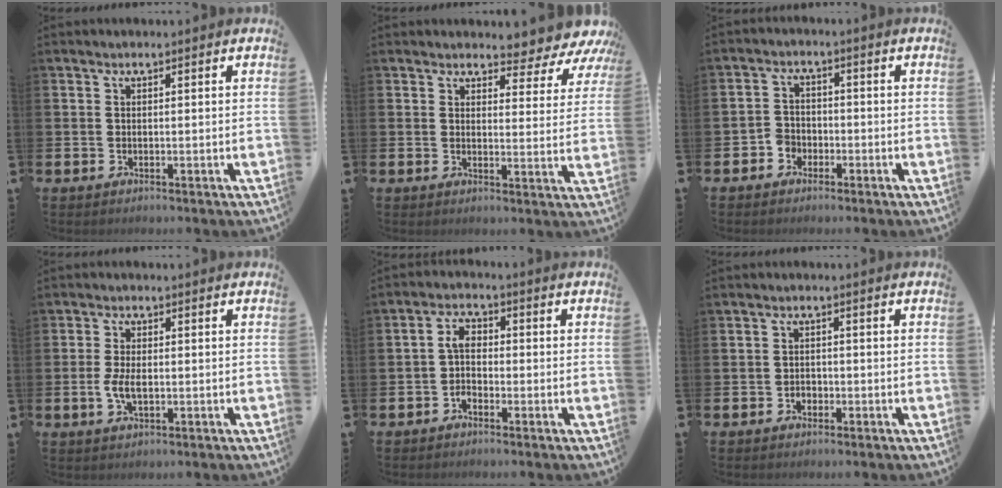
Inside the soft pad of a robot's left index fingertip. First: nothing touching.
{"total": 3.9, "force": [3.6, 1.4, 0.4], "torque": [-0.002, -0.045, 0.055]}
{"total": 2.6, "force": [-1.8, 1.9, 0.2], "torque": [-0.015, 0.002, -0.041]}
{"total": 3.4, "force": [-0.4, 1.7, 2.9], "torque": [-0.062, 0.001, -0.010]}
{"total": 3.3, "force": [-0.9, 2.0, 2.5], "torque": [-0.041, 0.010, -0.020]}
{"total": 1.4, "force": [-0.7, 1.2, 0.3], "torque": [-0.009, 0.003, -0.016]}